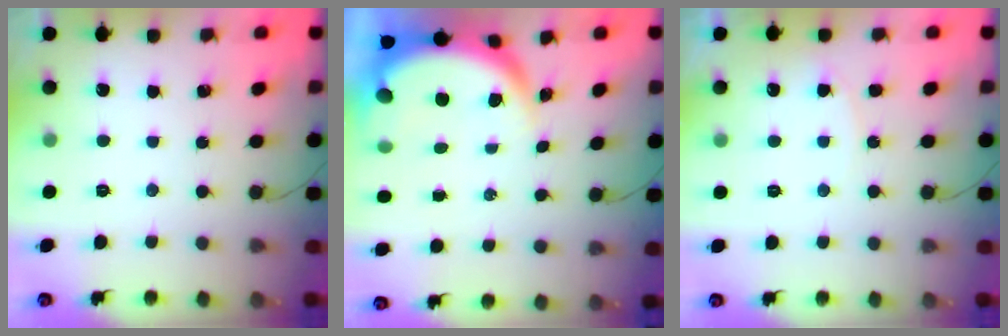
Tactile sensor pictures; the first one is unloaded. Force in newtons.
{"total": 7.3, "press": 7.3, "slide": 0.8}
{"total": 5.6, "press": 5.6, "slide": 0.5}